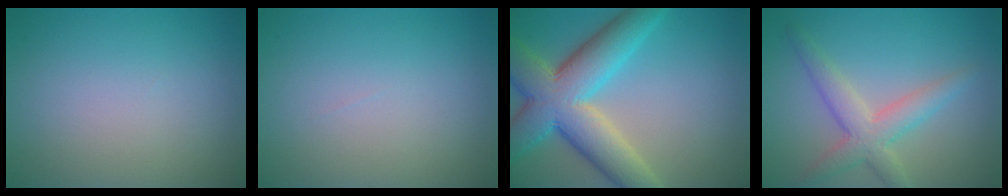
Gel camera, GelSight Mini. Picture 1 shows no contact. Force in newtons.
{"total": 0.0}
{"total": 8.9, "press": 8.8, "slide": 0.8}
{"total": 4.0, "press": 4.0, "slide": 0.3}